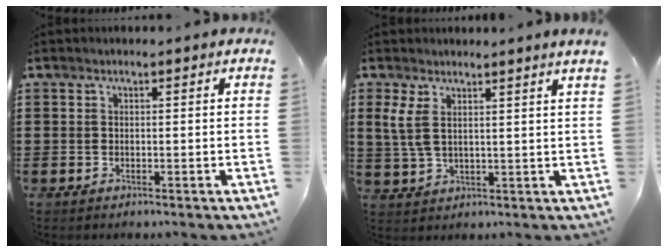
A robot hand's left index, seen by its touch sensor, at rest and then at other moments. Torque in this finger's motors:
{"motor_torque": [0.46, -0.48, 0.70, 0.18]}